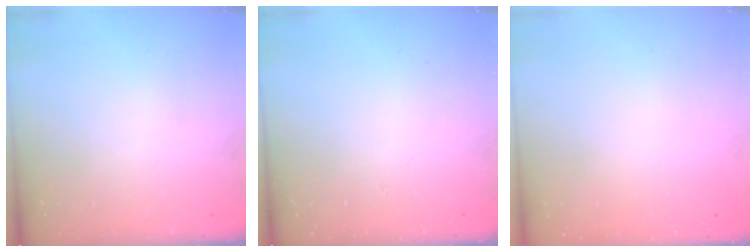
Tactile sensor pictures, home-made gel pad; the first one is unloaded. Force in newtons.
{"total": 0.0}
{"total": 2.0, "press": 2.0, "slide": 0.1}